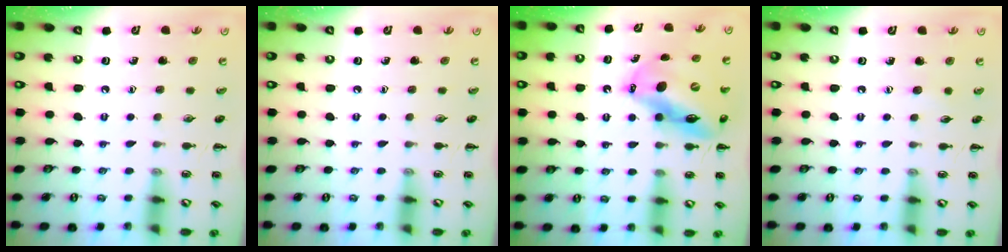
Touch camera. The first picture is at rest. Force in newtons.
{"total": 0.0}
{"total": 15.2, "press": 14.7, "slide": 3.8}
{"total": 3.4, "press": 3.2, "slide": 1.0}